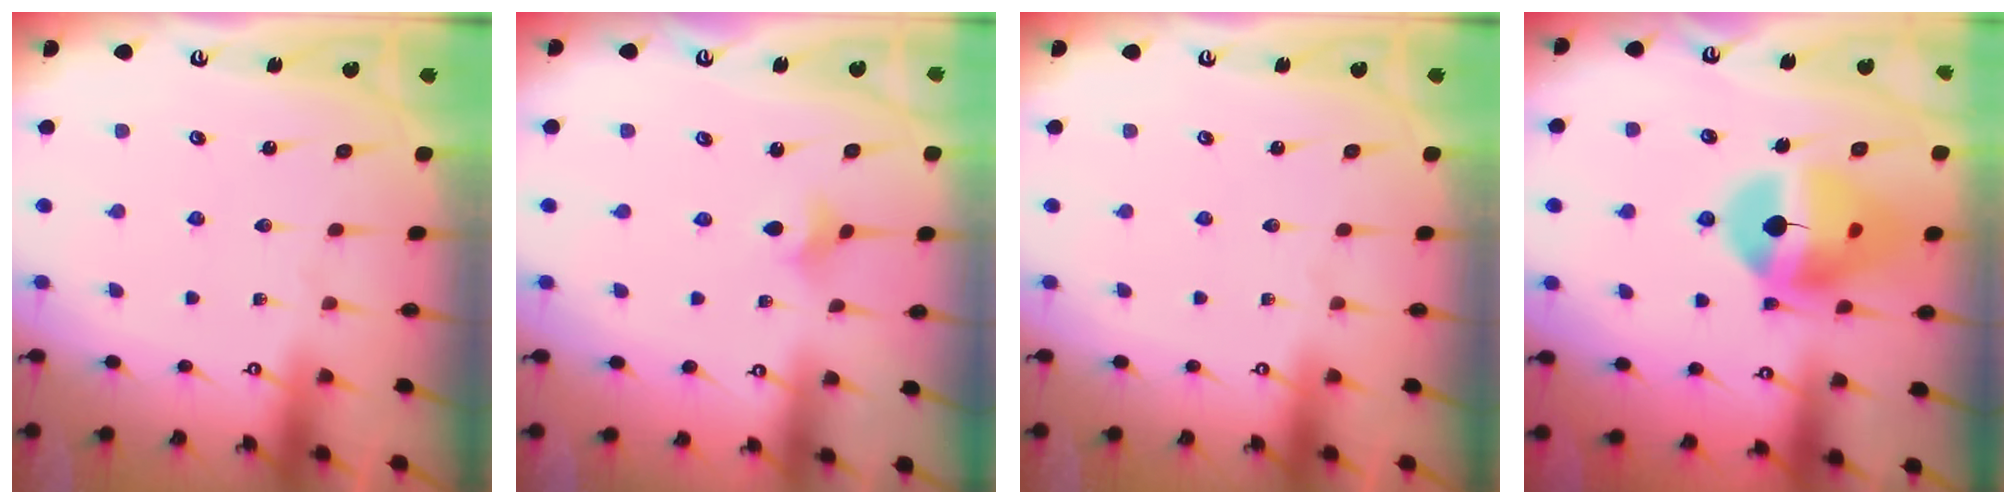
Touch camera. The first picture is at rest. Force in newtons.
{"total": 2.8, "press": 2.8, "slide": 0.6}
{"total": 0.0}
{"total": 15.8, "press": 15.7, "slide": 1.7}